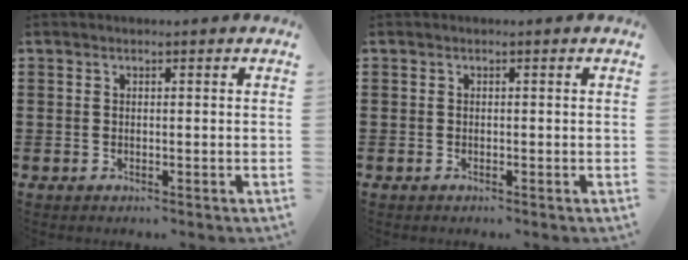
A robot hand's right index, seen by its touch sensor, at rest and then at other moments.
{"total": 0.0}